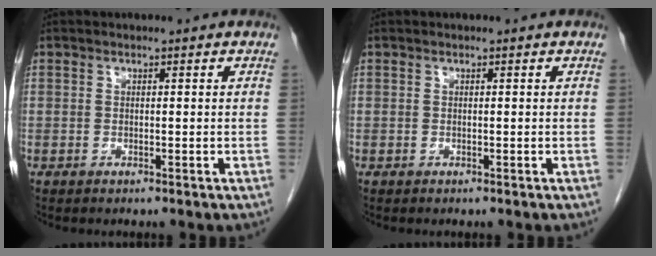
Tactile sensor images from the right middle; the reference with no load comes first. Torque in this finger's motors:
{"motor_torque": [0.11, -0.26, -0.01, 0.00]}